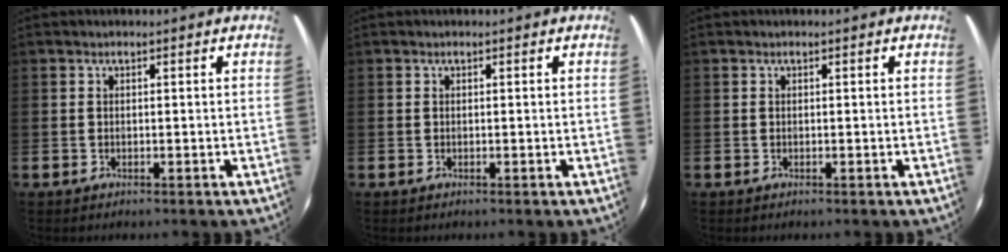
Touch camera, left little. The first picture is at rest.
{"total": 0.0}
{"total": 0.0}